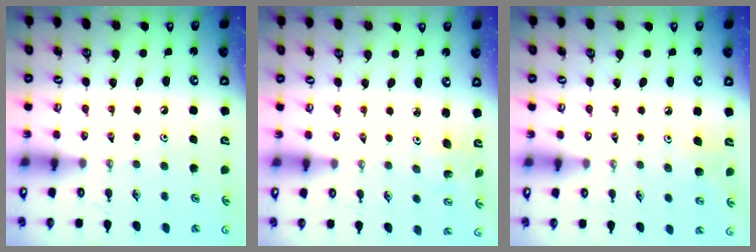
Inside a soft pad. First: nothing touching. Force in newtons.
{"total": 1.9, "press": 1.9, "slide": 0.2}
{"total": 6.8, "press": 6.6, "slide": 1.5}